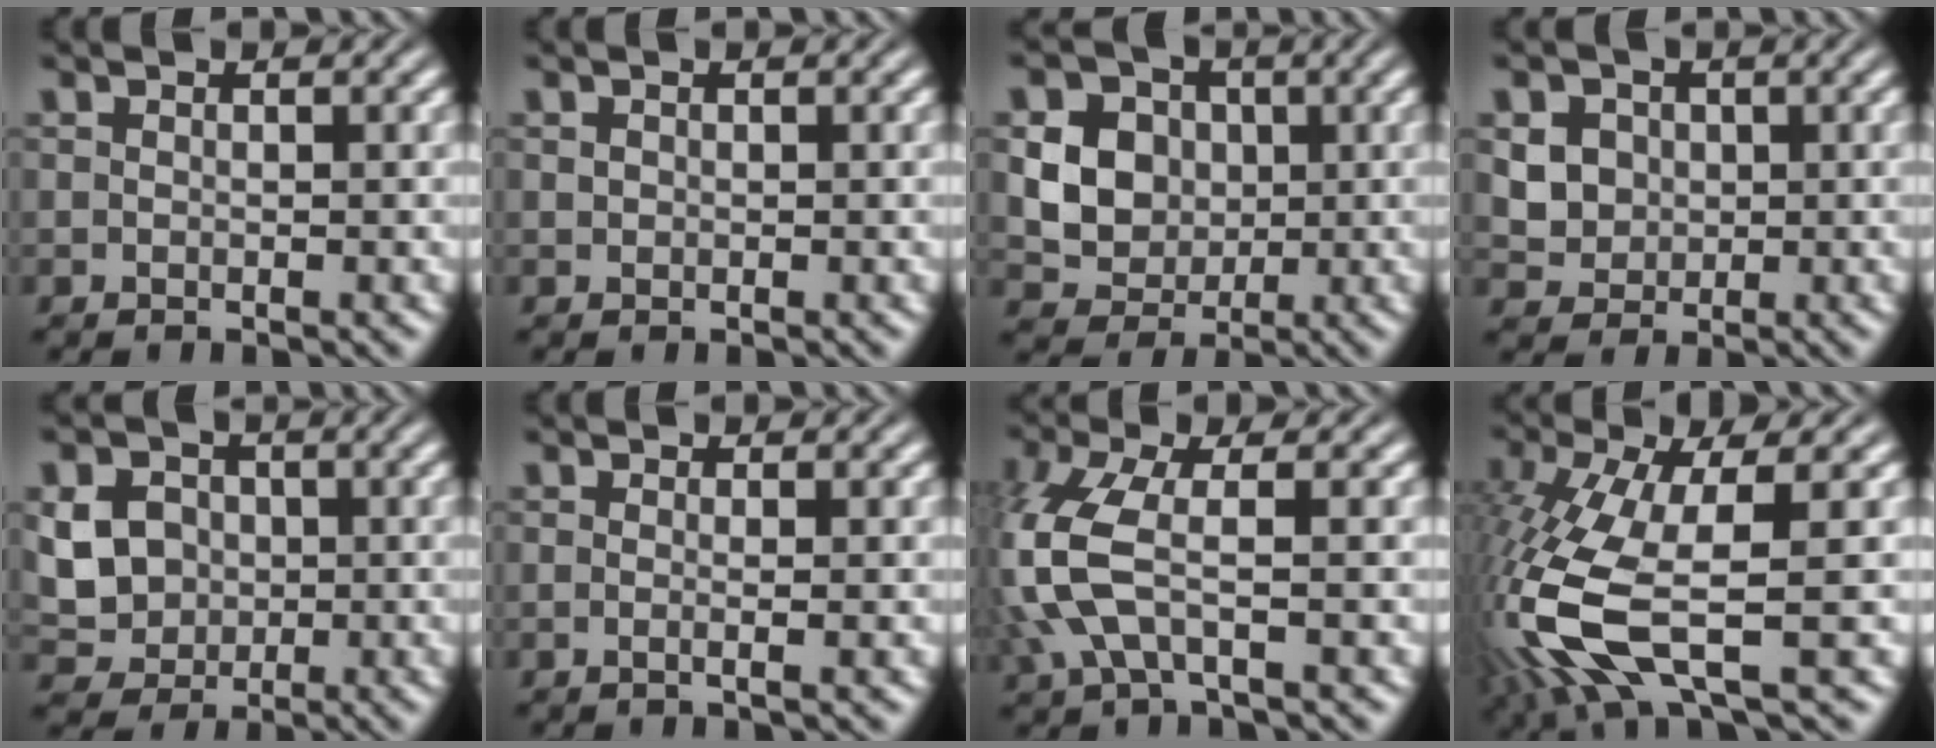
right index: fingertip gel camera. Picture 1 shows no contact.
{"total": 0.8, "force": [0.1, -0.8, -0.2], "torque": [0.003, -0.008, 0.011]}
{"total": 11.0, "force": [1.1, 10.1, 4.2], "torque": [-0.111, -0.034, 0.019]}
{"total": 4.6, "force": [0.4, 4.2, 2.0], "torque": [-0.044, -0.020, 0.017]}
{"total": 7.2, "force": [-0.3, 6.6, 3.0], "torque": [-0.071, -0.029, 0.002]}
{"total": 1.1, "force": [-0.4, -0.5, 0.8], "torque": [-0.024, -0.009, -0.005]}
{"total": 5.5, "force": [-0.1, 2.8, 4.7], "torque": [-0.129, -0.018, 0.009]}
{"total": 7.9, "force": [-1.5, 2.9, 7.2], "torque": [-0.186, -0.041, 0.000]}